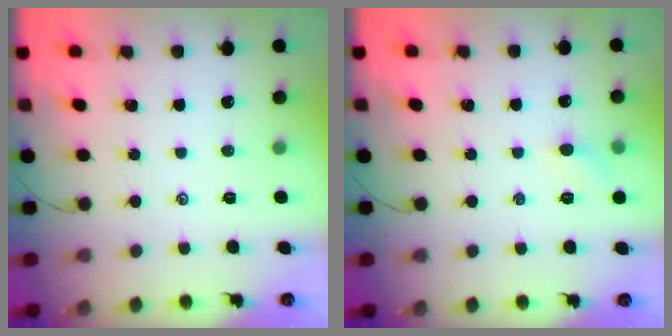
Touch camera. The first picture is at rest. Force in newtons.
{"total": 4.0, "press": 3.8, "slide": 1.4}